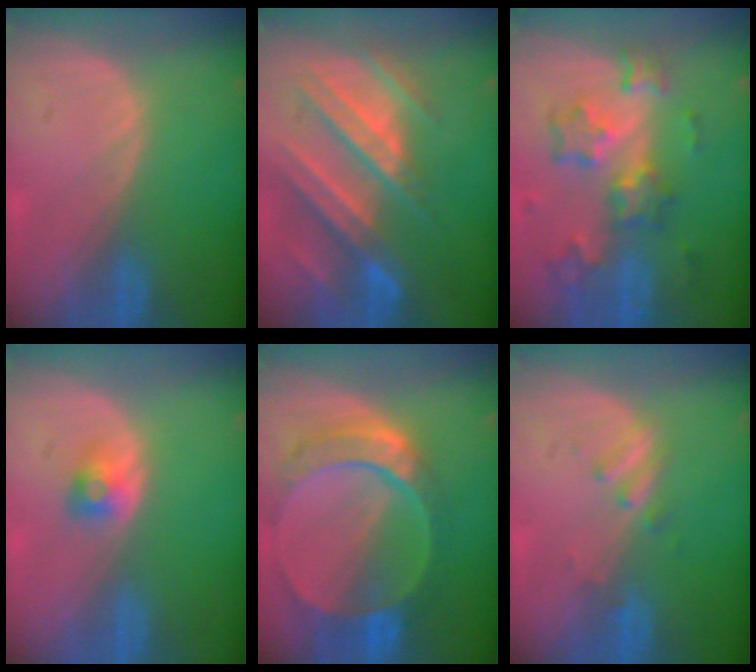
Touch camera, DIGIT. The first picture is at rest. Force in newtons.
{"total": 11.1, "press": 9.8, "slide": 5.2}
{"total": 8.7, "press": 7.7, "slide": 4.1}
{"total": 2.7, "press": 2.4, "slide": 1.1}
{"total": 10.1, "press": 8.6, "slide": 5.4}
{"total": 2.3, "press": 2.3, "slide": 0.3}